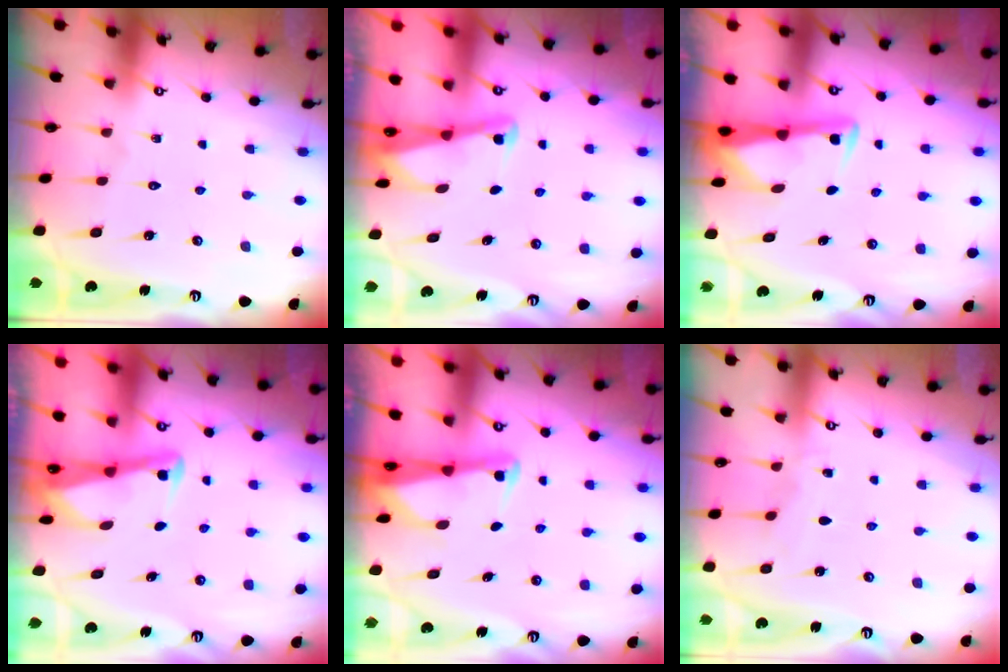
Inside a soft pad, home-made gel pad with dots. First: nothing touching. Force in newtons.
{"total": 2.2, "press": 2.2, "slide": 0.3}
{"total": 3.0, "press": 2.9, "slide": 0.4}
{"total": 3.0, "press": 3.0, "slide": 0.4}
{"total": 2.7, "press": 2.7, "slide": 0.2}
{"total": 2.6, "press": 2.6, "slide": 0.1}